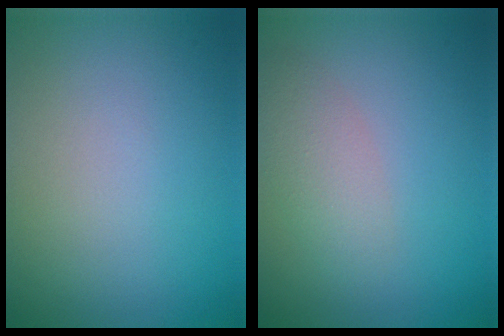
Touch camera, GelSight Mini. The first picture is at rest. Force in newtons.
{"total": 2.5, "press": 2.5, "slide": 0.1}